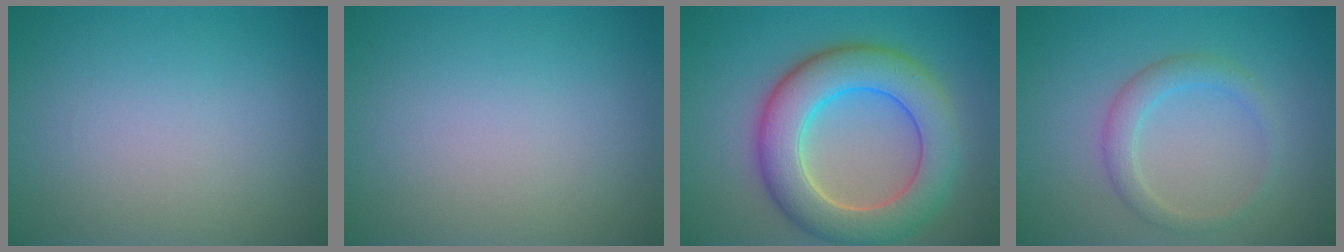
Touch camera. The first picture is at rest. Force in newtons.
{"total": 0.0}
{"total": 8.7, "press": 8.7, "slide": 0.9}
{"total": 2.3, "press": 2.3, "slide": 0.3}